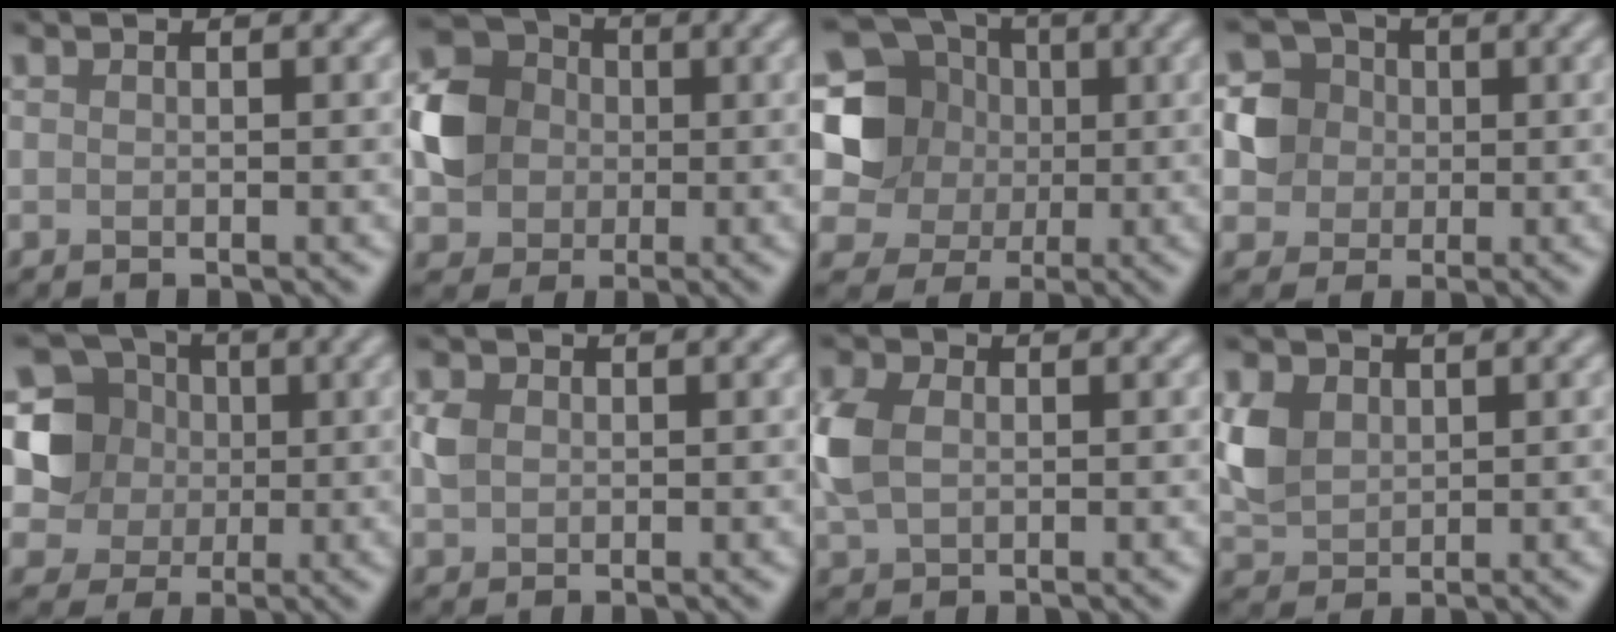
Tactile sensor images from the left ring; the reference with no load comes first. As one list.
[{"total": 5.1, "force": [0.1, 4.6, 2.1], "torque": [-0.037, 0.010, -0.003]}, {"total": 10.8, "force": [1.5, 9.8, 4.2], "torque": [-0.120, 0.032, 0.002]}, {"total": 5.5, "force": [0.9, 5.2, 1.7], "torque": [-0.023, 0.019, 0.015]}, {"total": 6.1, "force": [0.8, 5.5, 2.4], "torque": [-0.048, 0.004, 0.004]}, {"total": 1.7, "force": [0.2, 1.5, 0.8], "torque": [-0.019, 0.002, 0.003]}, {"total": 4.0, "force": [0.4, 3.0, 2.6], "torque": [-0.071, 0.005, 0.006]}, {"total": 3.5, "force": [1.0, 2.8, 1.8], "torque": [-0.047, 0.000, 0.021]}]